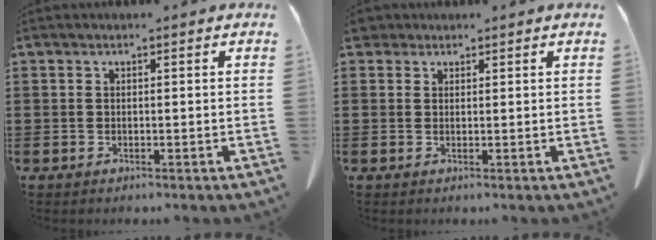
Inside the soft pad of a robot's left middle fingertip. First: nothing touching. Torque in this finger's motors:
{"motor_torque": [-0.09, -0.08, 0.00, 0.01]}